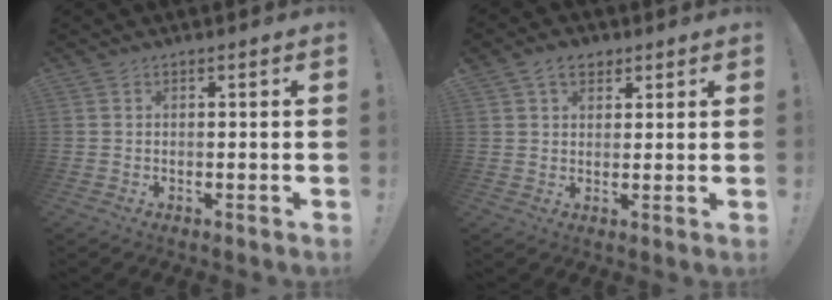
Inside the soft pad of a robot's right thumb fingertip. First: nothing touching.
{"total": 5.8, "force": [3.2, 4.0, 2.6], "torque": [-0.040, -0.005, 0.060]}